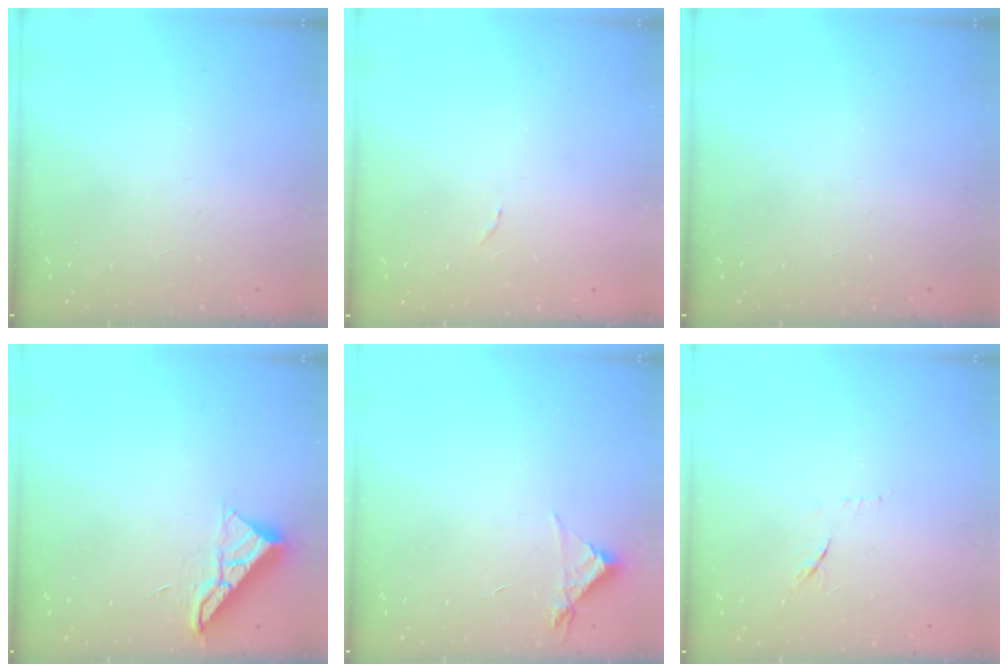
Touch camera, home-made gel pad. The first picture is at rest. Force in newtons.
{"total": 5.0, "press": 5.0, "slide": 0.3}
{"total": 0.0}
{"total": 7.1, "press": 7.1, "slide": 0.4}
{"total": 3.0, "press": 3.0, "slide": 0.3}
{"total": 8.0, "press": 7.9, "slide": 0.9}